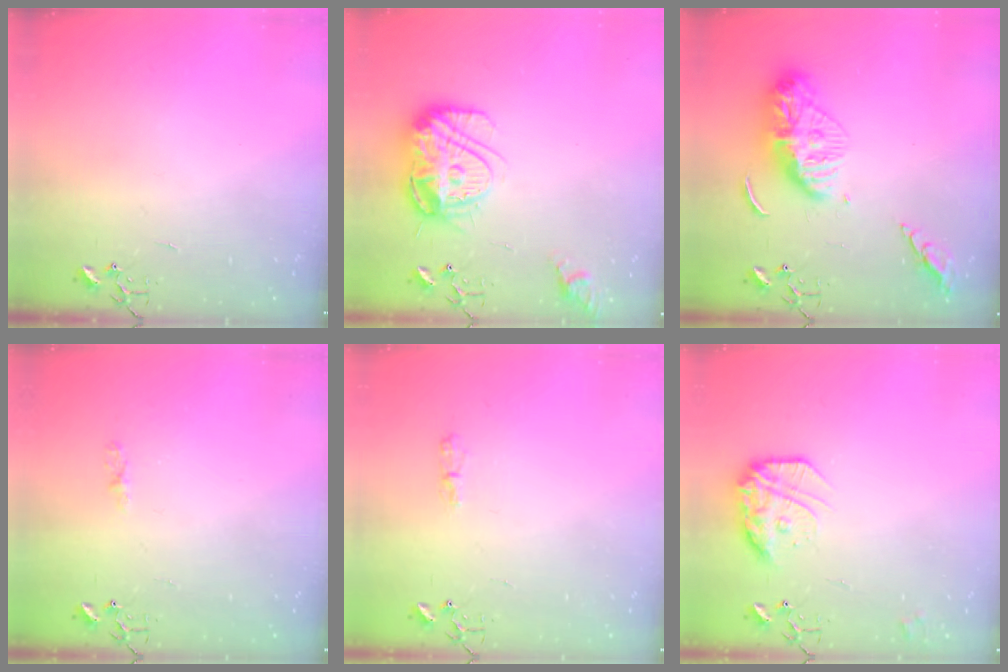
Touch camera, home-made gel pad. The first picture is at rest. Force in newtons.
{"total": 15.6, "press": 15.5, "slide": 1.4}
{"total": 15.4, "press": 15.3, "slide": 1.3}
{"total": 3.9, "press": 3.8, "slide": 0.5}
{"total": 3.4, "press": 3.4, "slide": 0.6}
{"total": 15.4, "press": 15.4, "slide": 1.3}